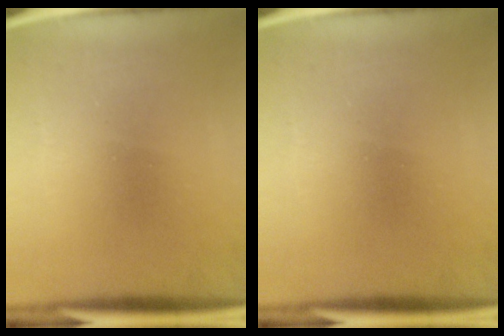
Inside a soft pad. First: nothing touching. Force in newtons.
{"total": 0.0}